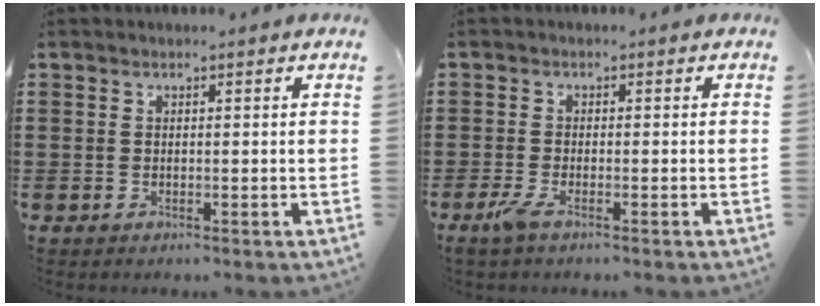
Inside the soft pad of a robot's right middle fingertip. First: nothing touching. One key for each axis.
{"total": 2.2, "fx": -1.0, "fy": 0.4, "fz": 1.9, "tx": -0.047, "ty": -0.009, "tz": -0.023}